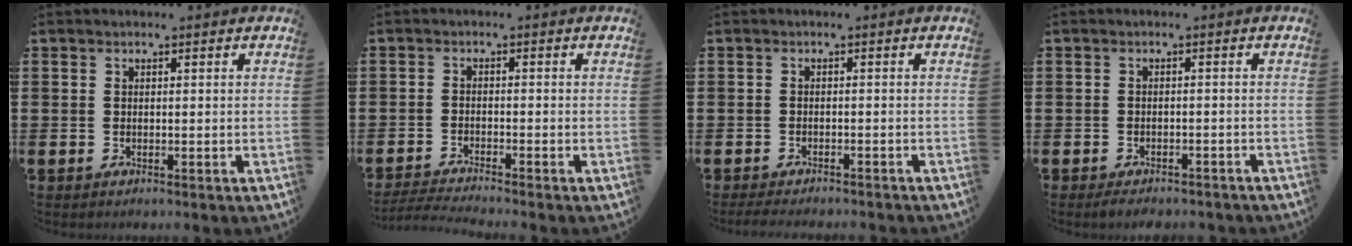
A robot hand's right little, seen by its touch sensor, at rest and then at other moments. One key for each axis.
{"total": 2.0, "fx": -1.8, "fy": -0.1, "fz": 0.7, "tx": -0.011, "ty": 0.002, "tz": -0.036}
{"total": 1.5, "fx": -1.4, "fy": 0.0, "fz": 0.4, "tx": -0.007, "ty": 0.002, "tz": -0.028}
{"total": 1.6, "fx": -1.6, "fy": 0.2, "fz": 0.4, "tx": -0.011, "ty": 0.001, "tz": -0.031}